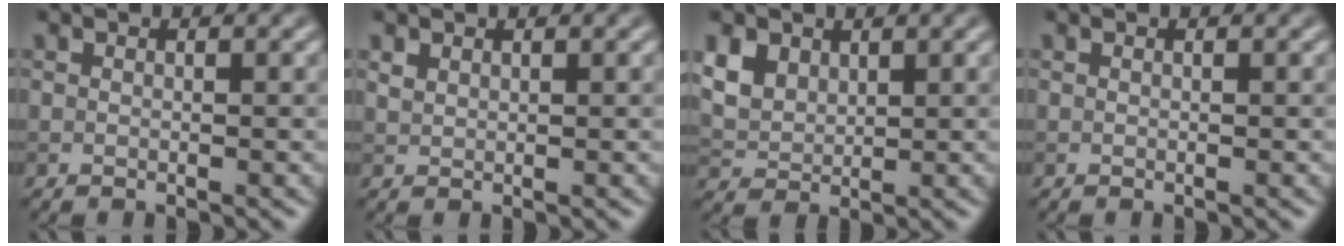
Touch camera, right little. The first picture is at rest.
{"total": 0.9, "force": [0.7, 0.5, 0.3], "torque": [-0.010, 0.000, 0.018]}
{"total": 4.8, "force": [2.4, 3.3, 2.5], "torque": [-0.075, 0.009, 0.053]}
{"total": 0.0}